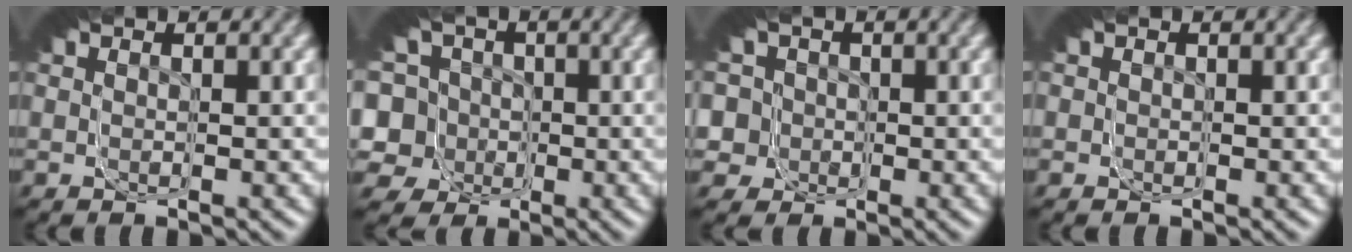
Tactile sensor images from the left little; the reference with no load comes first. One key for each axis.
{"total": 11.2, "fx": -2.6, "fy": 9.6, "fz": 5.1, "tx": -0.075, "ty": -0.025, "tz": -0.055}
{"total": 8.1, "fx": -0.8, "fy": 7.5, "fz": 3.0, "tx": -0.053, "ty": -0.025, "tz": -0.020}
{"total": 0.6, "fx": -0.3, "fy": 0.5, "fz": -0.1, "tx": -0.002, "ty": -0.009, "tz": -0.002}